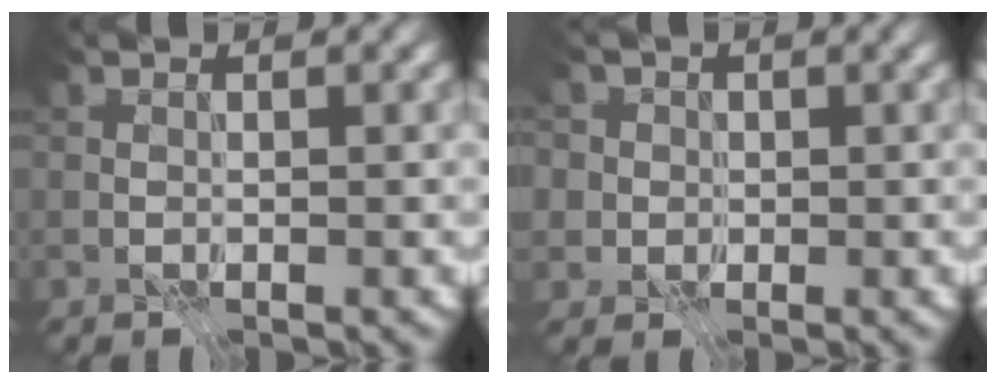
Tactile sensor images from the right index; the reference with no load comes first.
{"total": 4.7, "force": [1.6, 4.1, 1.5], "torque": [-0.025, 0.023, 0.005]}